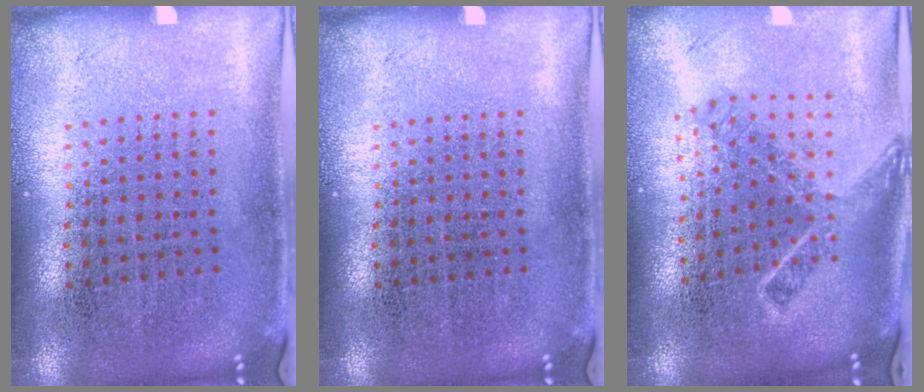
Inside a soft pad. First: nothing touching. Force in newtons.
{"total": 0.0}
{"total": 1.9, "press": 1.4, "slide": 1.3}